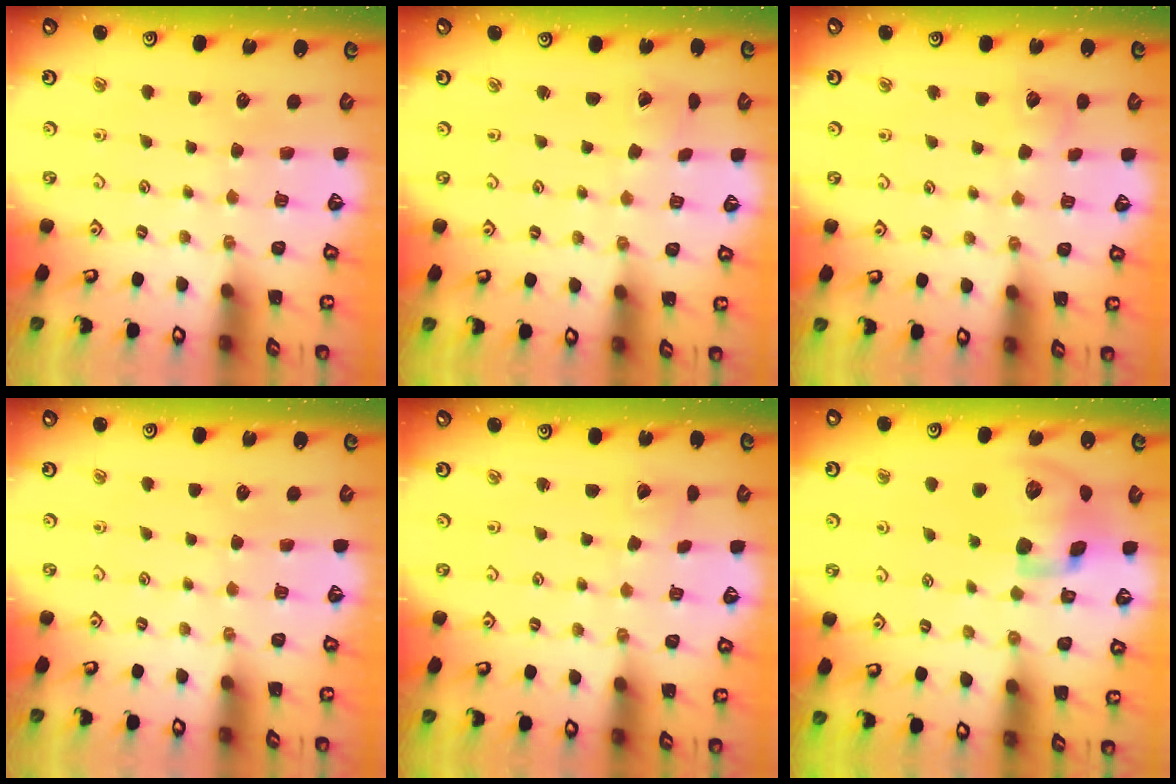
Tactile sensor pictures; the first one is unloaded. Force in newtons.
{"total": 0.6, "press": 0.6, "slide": 0.1}
{"total": 6.7, "press": 6.7, "slide": 0.6}
{"total": 0.0}
{"total": 2.6, "press": 2.6, "slide": 0.2}
{"total": 16.7, "press": 16.6, "slide": 2.4}